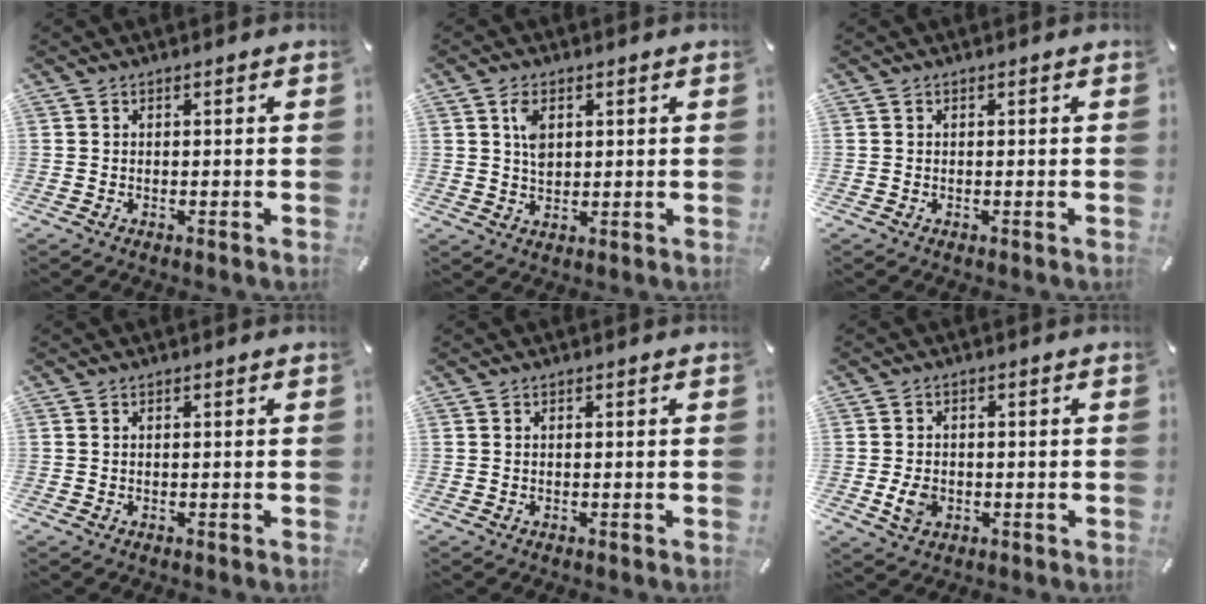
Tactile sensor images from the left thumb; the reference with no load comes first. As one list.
[{"total": 4.5, "force": [1.5, 3.0, 3.1], "torque": [-0.053, -0.001, 0.024]}, {"total": 0.0}, {"total": 0.0}, {"total": 0.0}, {"total": 4.4, "force": [-0.9, 3.3, 2.8], "torque": [-0.061, -0.005, -0.021]}]